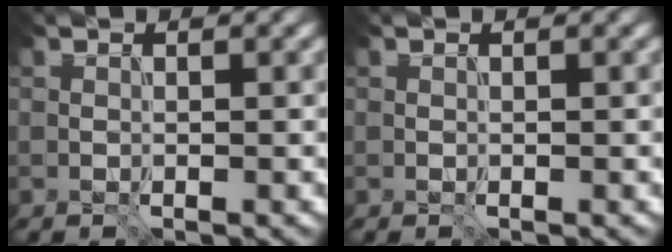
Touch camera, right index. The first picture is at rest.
{"total": 0.0}